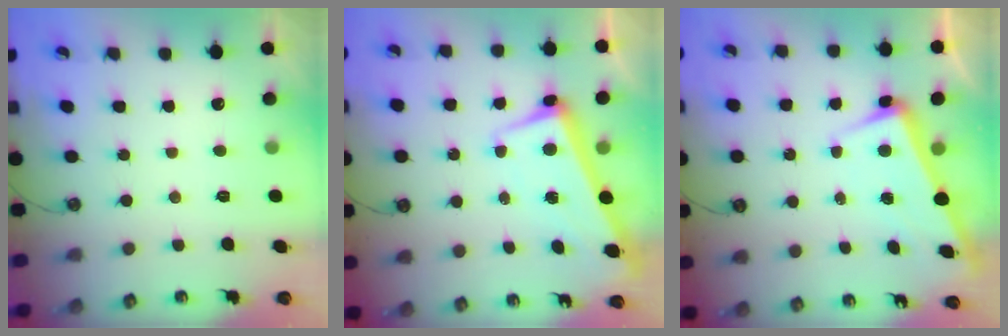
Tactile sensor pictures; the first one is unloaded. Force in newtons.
{"total": 1.3, "press": 0.2, "slide": 1.3}
{"total": 3.0, "press": 2.9, "slide": 0.9}